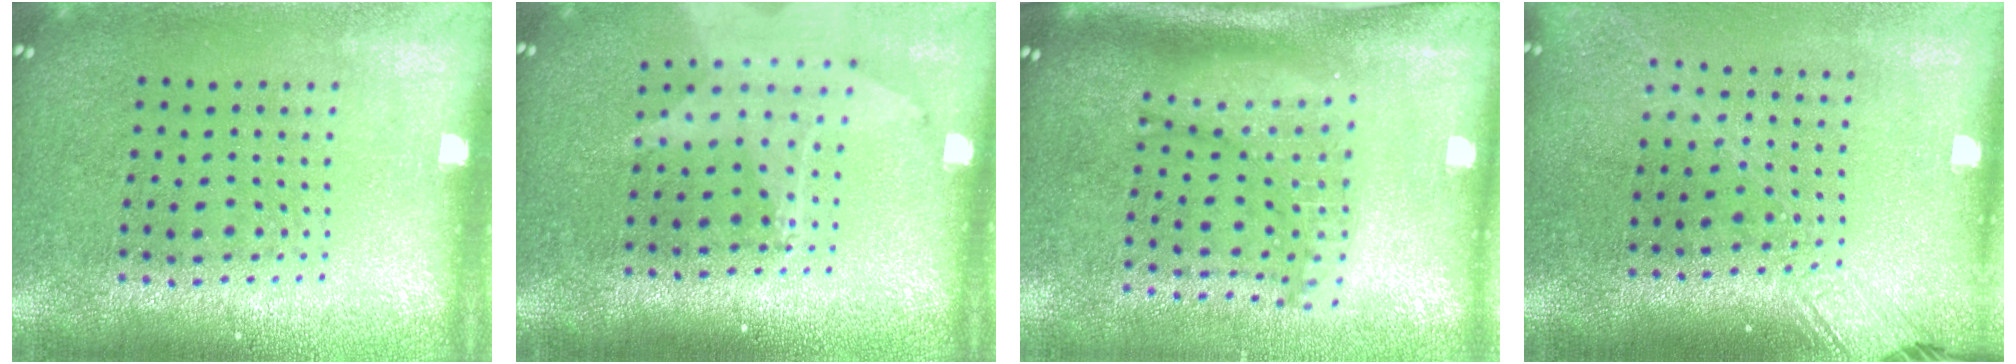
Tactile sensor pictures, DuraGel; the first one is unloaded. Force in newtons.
{"total": 1.8, "press": 1.5, "slide": 1.1}
{"total": 1.4, "press": 1.3, "slide": 0.6}
{"total": 2.0, "press": 1.5, "slide": 1.3}